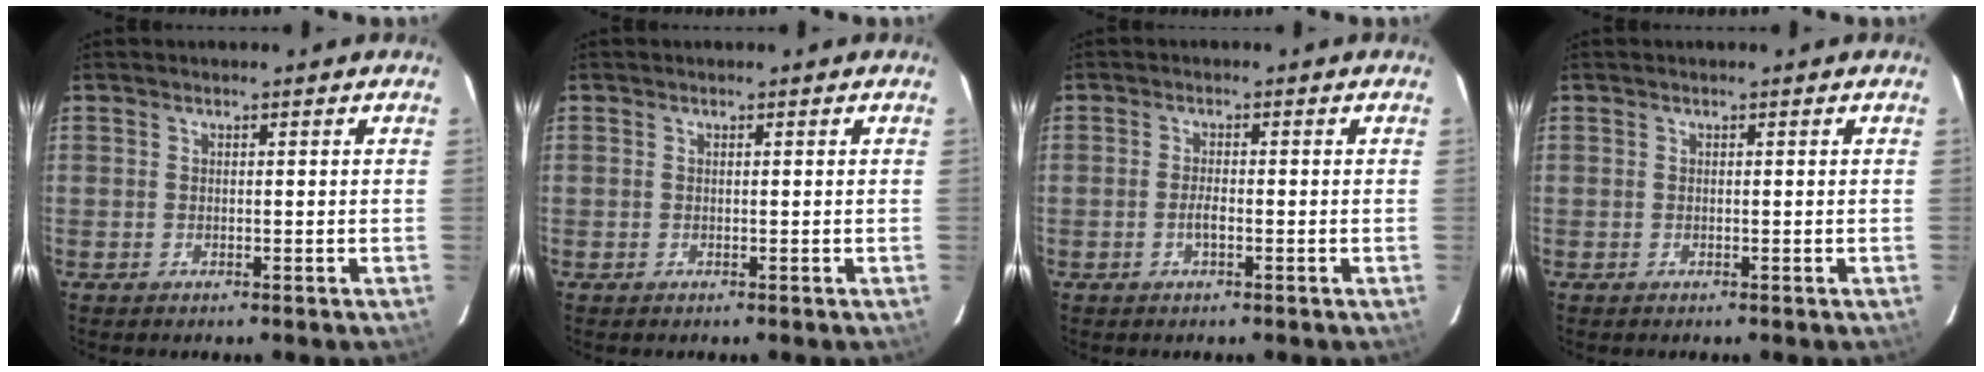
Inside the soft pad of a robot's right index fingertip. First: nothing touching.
{"total": 0.0}
{"total": 1.7, "force": [-0.7, 0.5, 1.4], "torque": [-0.030, 0.000, -0.013]}
{"total": 0.0}